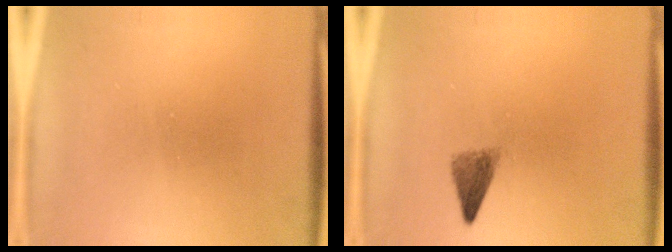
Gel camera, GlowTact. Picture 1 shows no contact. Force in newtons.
{"total": 2.5}